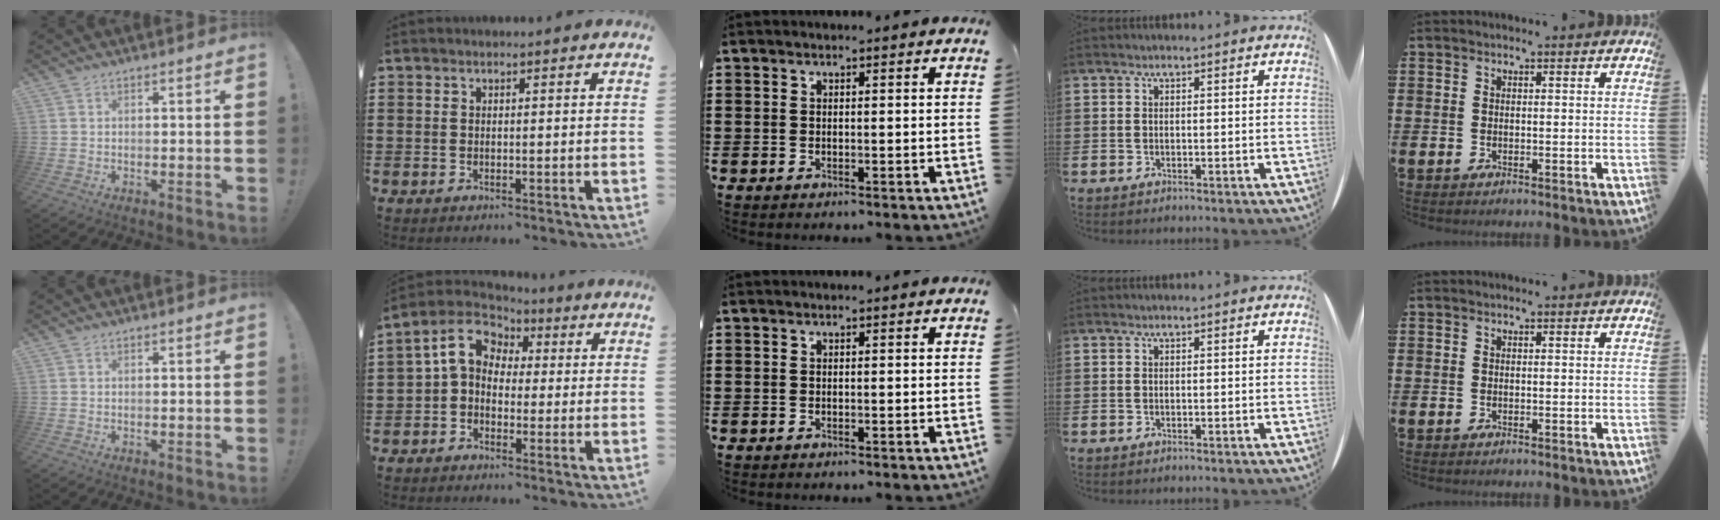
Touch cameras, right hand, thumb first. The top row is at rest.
{"index": {"total": 7.6, "force": [1.8, 6.0, 4.3], "torque": [-0.124, 0.011, 0.026]}}